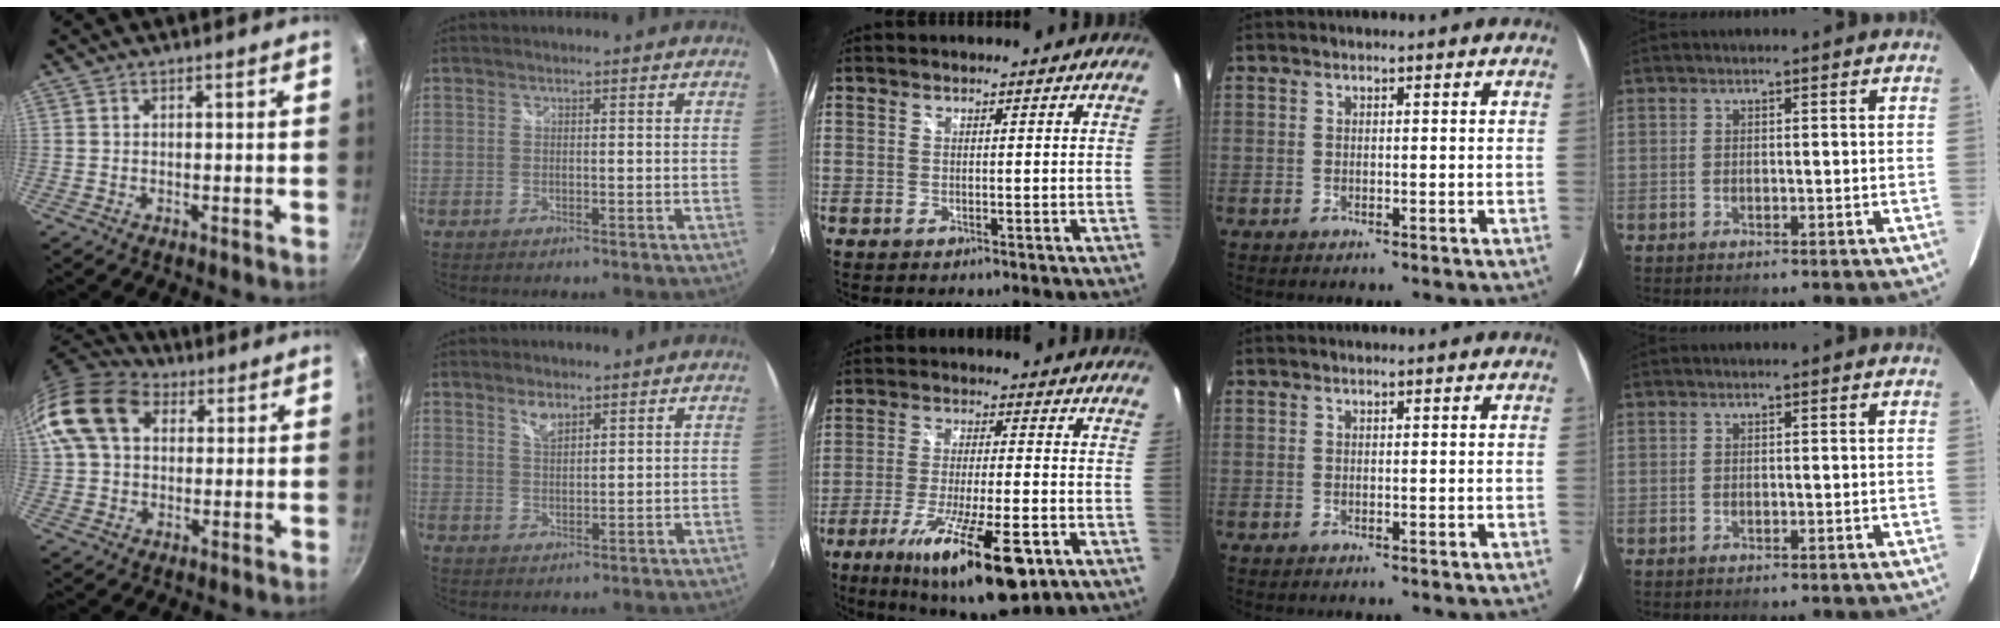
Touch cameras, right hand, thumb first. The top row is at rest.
{"thumb": {"total": 15.8, "force": [4.2, 11.5, 10.0], "torque": [-0.187, 0.026, 0.061]}, "index": {"total": 3.0, "force": [2.2, 1.3, 1.7], "torque": [-0.026, -0.001, 0.039]}, "middle": {"total": 18.9, "force": [-10.1, 4.6, 15.4], "torque": [-0.279, -0.049, -0.160]}}